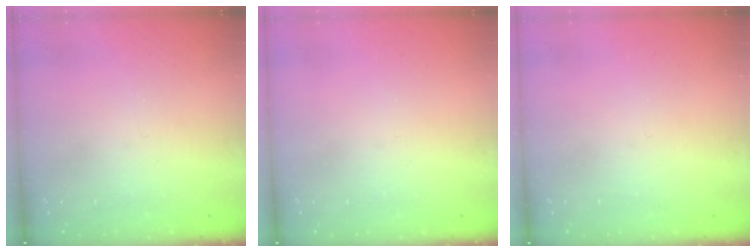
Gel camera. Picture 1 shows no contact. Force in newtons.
{"total": 0.0}
{"total": 0.0}